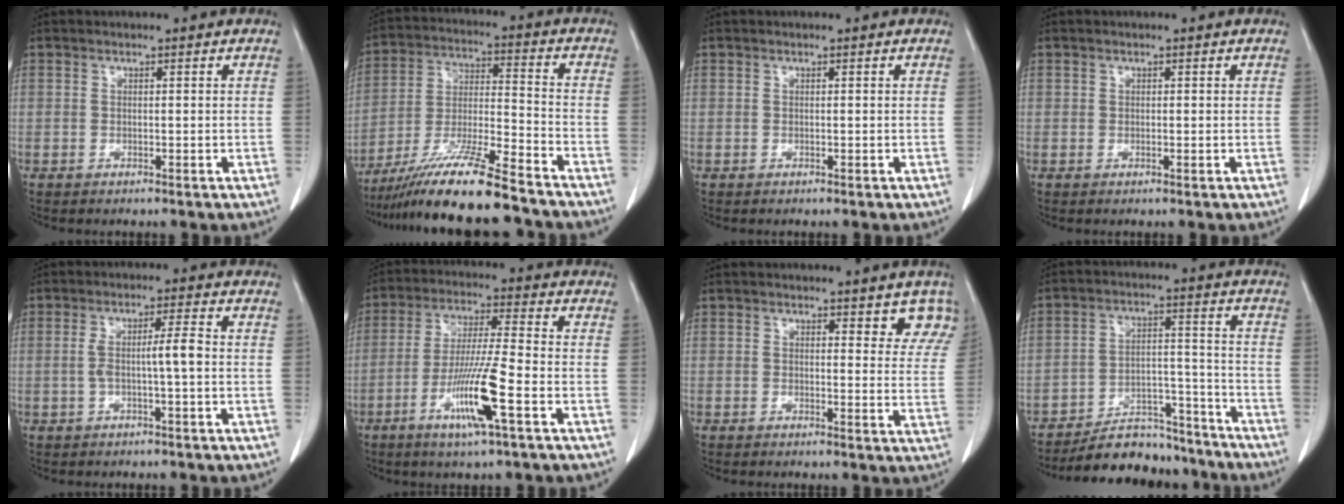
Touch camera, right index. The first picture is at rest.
{"total": 16.5, "force": [-13.4, 0.1, 9.6], "torque": [-0.194, -0.026, -0.238]}
{"total": 0.0}
{"total": 0.0}
{"total": 4.6, "force": [-0.5, 0.0, 4.5], "torque": [-0.084, 0.010, -0.006]}
{"total": 11.1, "force": [-4.4, -0.3, 10.2], "torque": [-0.199, -0.017, -0.086]}
{"total": 5.9, "force": [4.8, 2.1, 2.8], "torque": [-0.008, -0.013, 0.038]}
{"total": 11.3, "force": [-10.5, 3.7, 1.4], "torque": [0.001, 0.046, -0.164]}